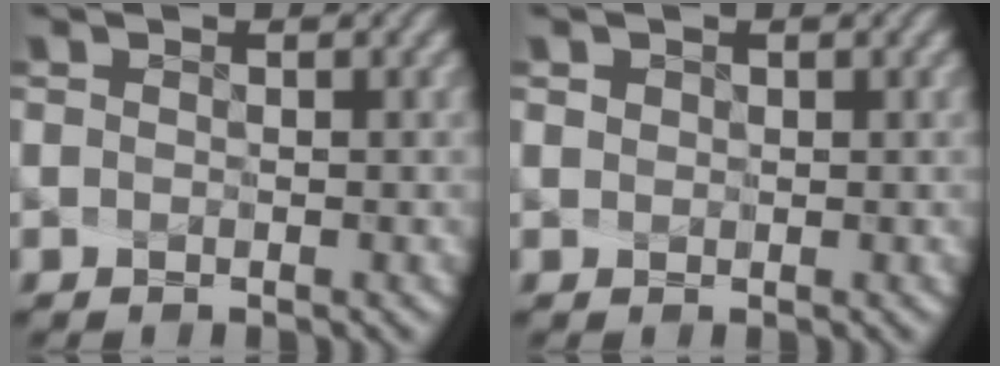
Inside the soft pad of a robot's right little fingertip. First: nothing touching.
{"total": 0.8, "force": [0.4, 0.7, 0.1], "torque": [0.007, 0.006, 0.000]}